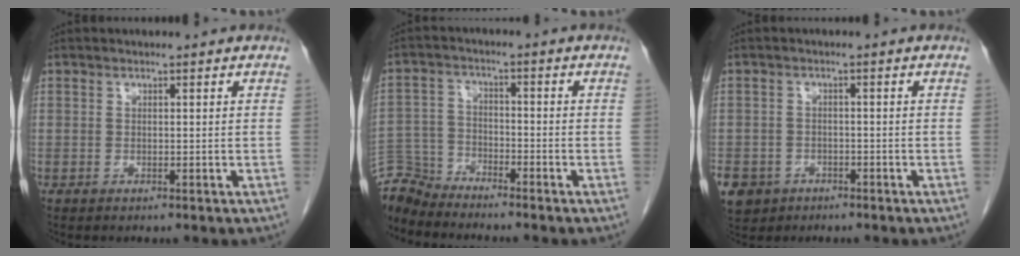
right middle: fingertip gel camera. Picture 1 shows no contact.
{"total": 6.2, "force": [-6.1, 0.5, -0.7], "torque": [0.011, 0.001, -0.120]}
{"total": 9.8, "force": [-4.8, 8.0, 2.9], "torque": [-0.087, -0.001, -0.070]}